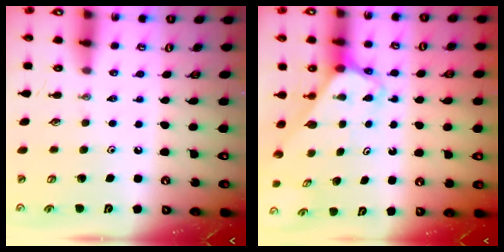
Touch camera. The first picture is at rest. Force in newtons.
{"total": 2.9, "press": 2.9, "slide": 0.2}